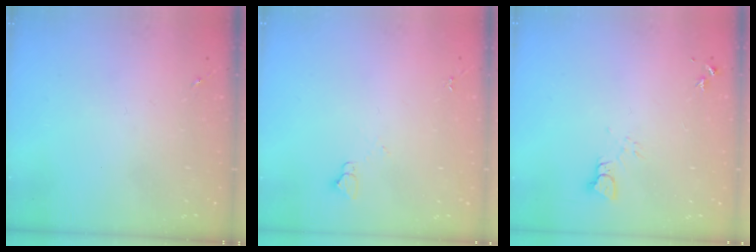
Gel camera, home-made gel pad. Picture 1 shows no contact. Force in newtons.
{"total": 3.1, "press": 3.0, "slide": 0.3}
{"total": 3.2, "press": 3.2, "slide": 0.1}